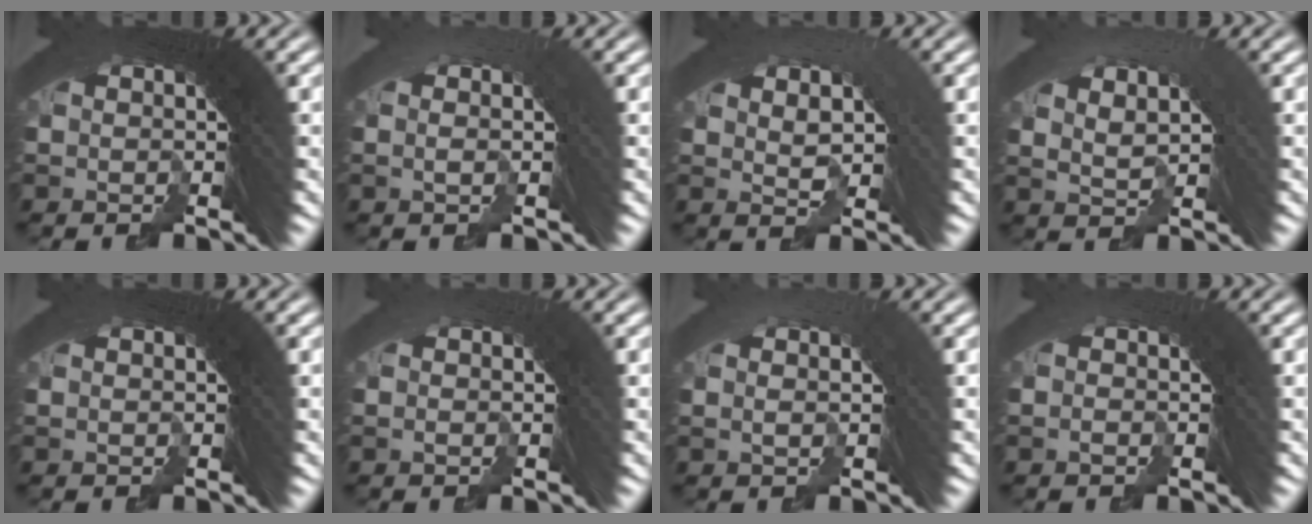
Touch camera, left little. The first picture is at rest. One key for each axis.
{"total": 1.1, "fx": -0.8, "fy": -0.7, "fz": 0.2, "tx": 0.007, "ty": 0.010, "tz": -0.017}
{"total": 2.2, "fx": 1.0, "fy": 0.6, "fz": 1.9, "tx": -0.010, "ty": 0.009, "tz": 0.020}
{"total": 1.7, "fx": 0.7, "fy": 0.2, "fz": 1.6, "tx": -0.008, "ty": 0.007, "tz": 0.020}
{"total": 0.0}
{"total": 1.2, "fx": -1.2, "fy": -0.2, "fz": -0.3, "tx": 0.013, "ty": 0.009, "tz": -0.027}
{"total": 0.9, "fx": -0.5, "fy": -0.7, "fz": 0.3, "tx": 0.009, "ty": 0.011, "tz": -0.010}
{"total": 1.7, "fx": -1.5, "fy": -0.5, "fz": -0.5, "tx": 0.019, "ty": 0.010, "tz": -0.034}